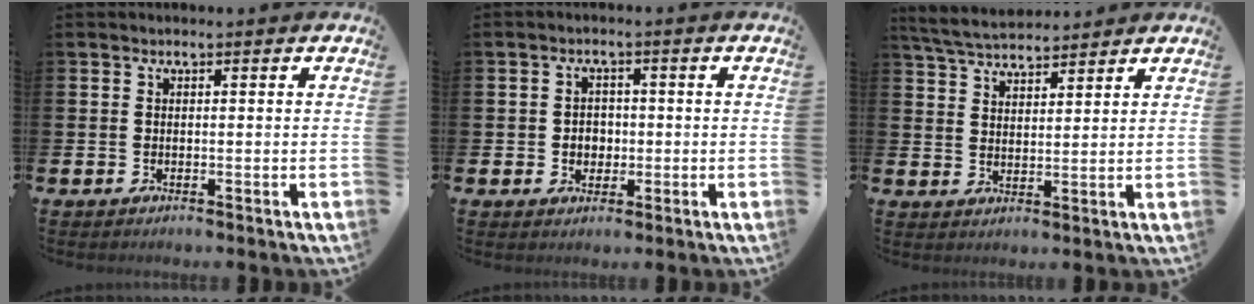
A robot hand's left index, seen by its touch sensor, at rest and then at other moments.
{"total": 2.6, "force": [-0.3, 2.4, 1.0], "torque": [-0.003, -0.001, -0.015]}
{"total": 5.2, "force": [5.0, 0.8, 1.0], "torque": [-0.037, -0.021, 0.091]}